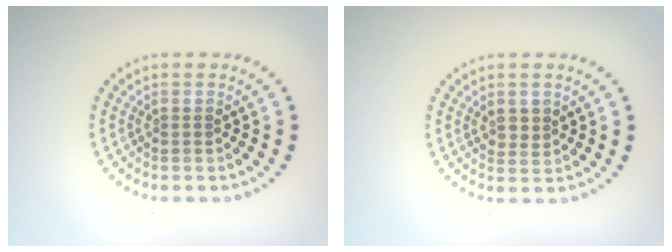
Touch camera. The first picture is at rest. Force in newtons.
{"total": 1.5, "press": 1.4, "slide": 0.4}